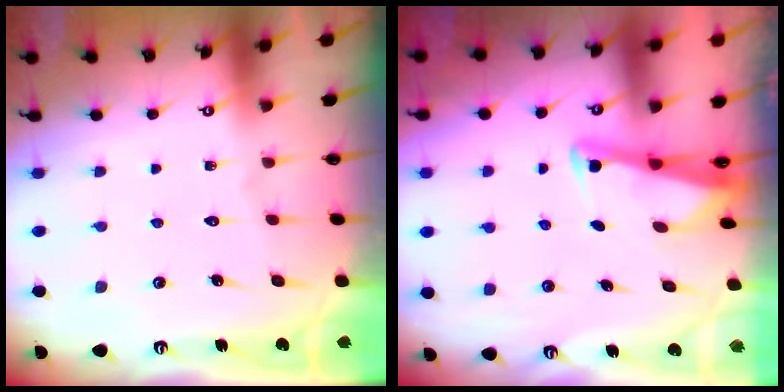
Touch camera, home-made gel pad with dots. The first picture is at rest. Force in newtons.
{"total": 3.0, "press": 3.0, "slide": 0.3}